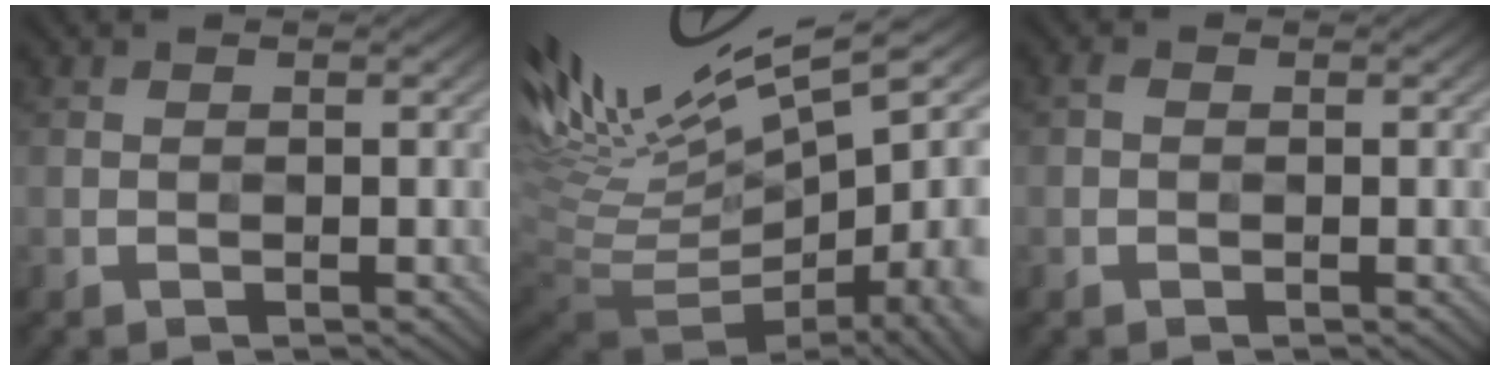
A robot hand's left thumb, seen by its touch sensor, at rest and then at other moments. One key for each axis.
{"total": 14.9, "fx": 3.5, "fy": 5.1, "fz": 13.5, "tx": -0.187, "ty": 0.010, "tz": 0.112}
{"total": 0.5, "fx": -0.1, "fy": 0.4, "fz": 0.4, "tx": -0.004, "ty": 0.002, "tz": -0.004}